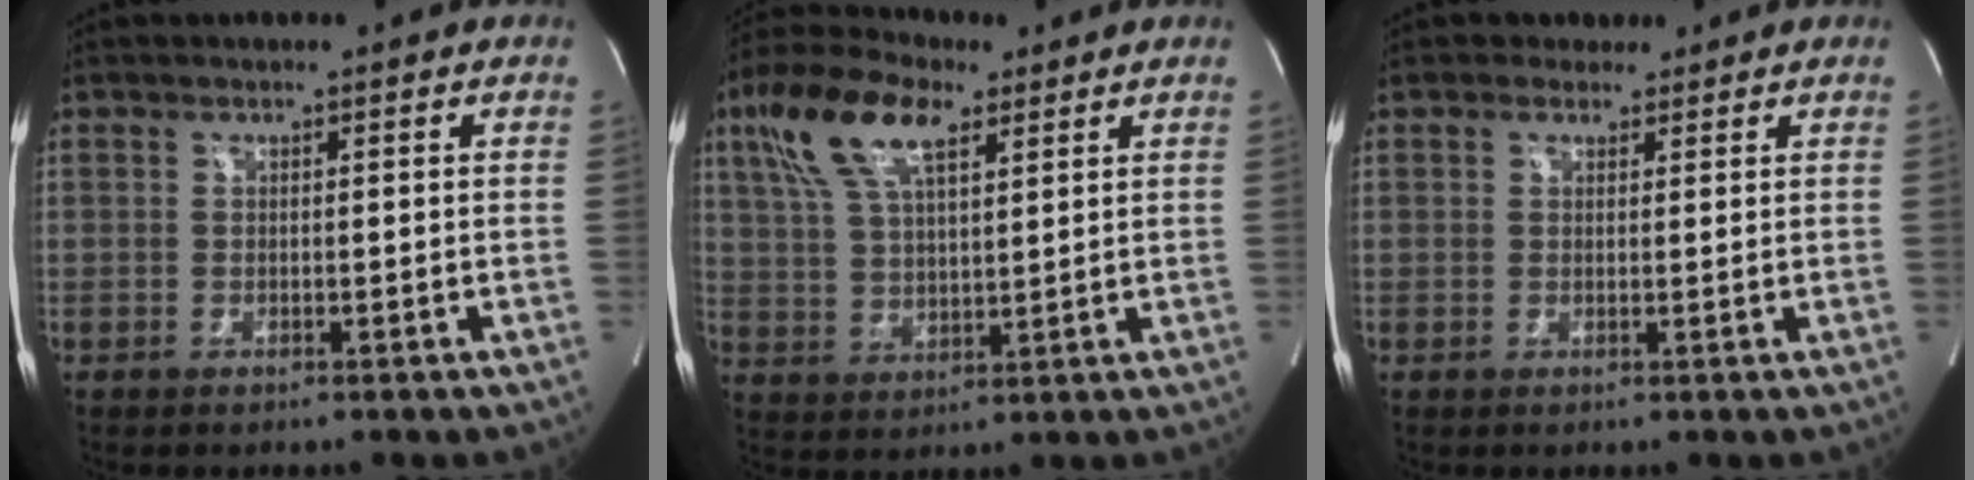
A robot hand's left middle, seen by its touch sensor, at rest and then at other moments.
{"total": 12.3, "force": [6.4, 4.5, 9.4], "torque": [-0.201, 0.028, 0.122]}
{"total": 2.2, "force": [1.7, 1.5, 0.1], "torque": [-0.001, 0.012, 0.022]}